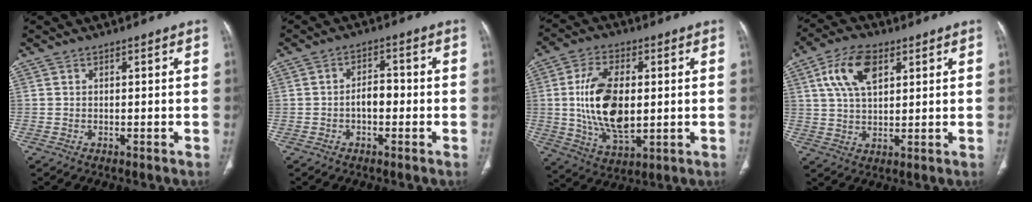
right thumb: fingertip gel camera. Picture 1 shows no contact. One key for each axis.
{"total": 4.0, "fx": -1.0, "fy": 2.4, "fz": 3.0, "tx": -0.038, "ty": 0.020, "tz": -0.021}
{"total": 15.9, "fx": 0.7, "fy": 8.4, "fz": 13.4, "tx": -0.248, "ty": -0.009, "tz": 0.020}
{"total": 10.3, "fx": 4.1, "fy": 5.6, "fz": 7.6, "tx": -0.136, "ty": -0.004, "tz": 0.075}